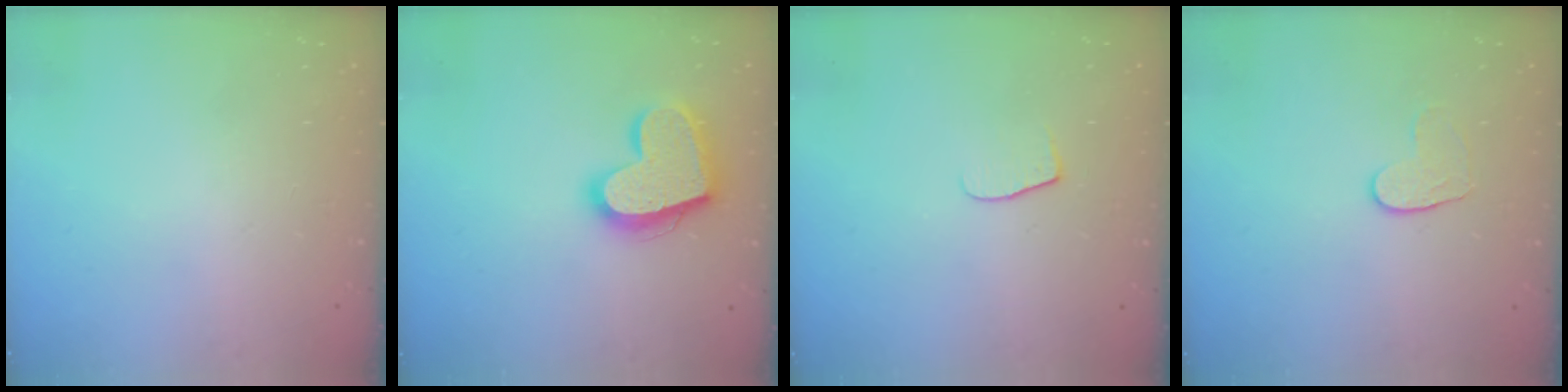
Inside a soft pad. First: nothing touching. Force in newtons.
{"total": 18.7, "press": 18.6, "slide": 1.4}
{"total": 6.6, "press": 6.6, "slide": 0.5}
{"total": 5.6, "press": 5.5, "slide": 0.5}